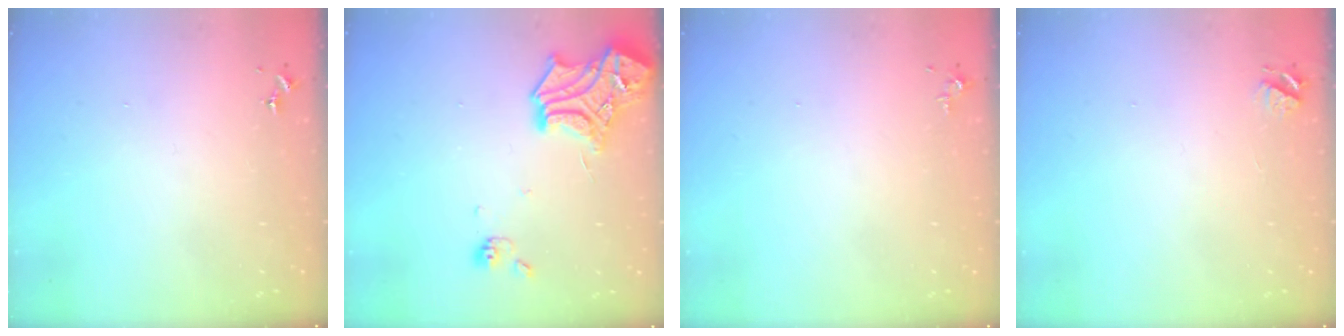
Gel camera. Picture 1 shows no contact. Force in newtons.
{"total": 16.2, "press": 16.2, "slide": 1.5}
{"total": 3.5, "press": 3.4, "slide": 0.5}
{"total": 3.9, "press": 3.9, "slide": 0.4}